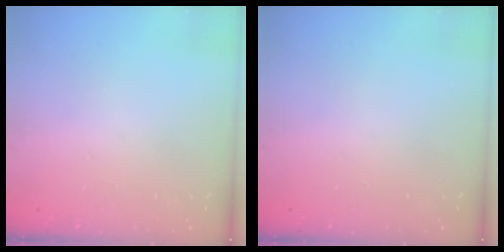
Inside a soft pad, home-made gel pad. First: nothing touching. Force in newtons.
{"total": 0.0}